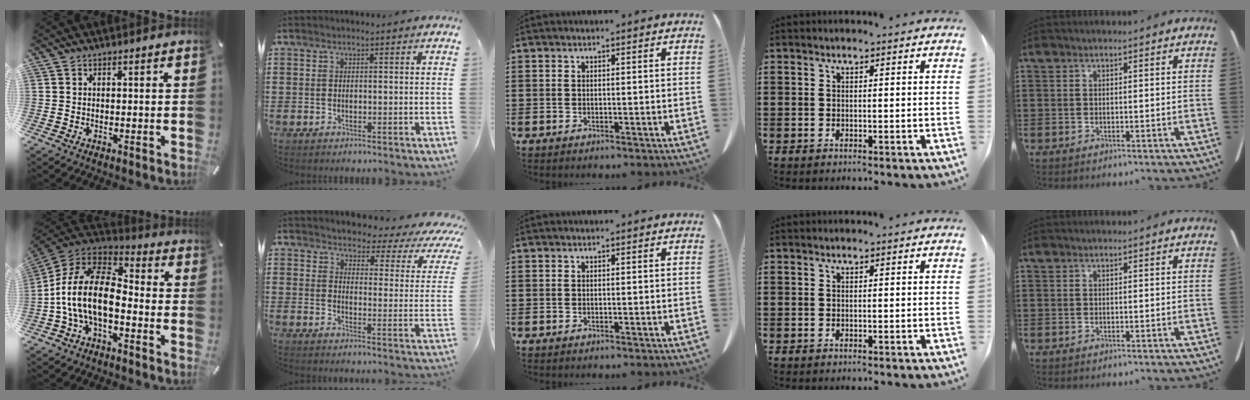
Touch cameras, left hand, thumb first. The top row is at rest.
{"thumb": {"total": 16.6, "force": [-5.0, 9.2, 13.0], "torque": [-0.260, 0.027, -0.086]}, "index": {"total": 3.4, "force": [3.0, 1.0, 1.2], "torque": [-0.038, -0.026, 0.044]}}